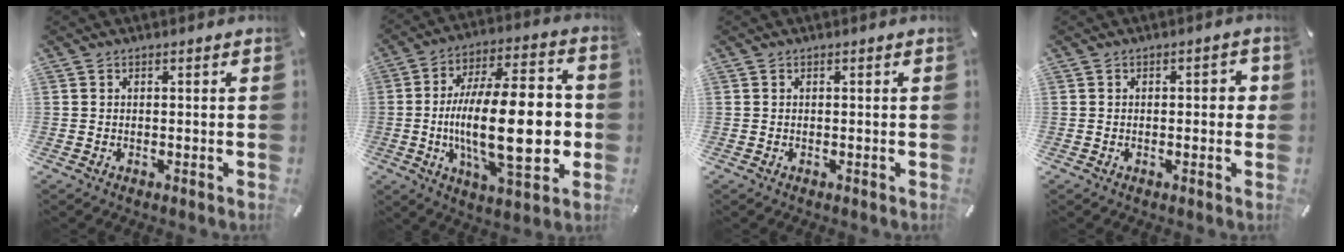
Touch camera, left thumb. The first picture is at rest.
{"total": 26.3, "force": [-2.7, 9.9, 24.3], "torque": [-0.429, -0.009, -0.043]}
{"total": 0.0}
{"total": 3.3, "force": [-0.1, 1.6, 2.9], "torque": [-0.036, 0.003, -0.007]}